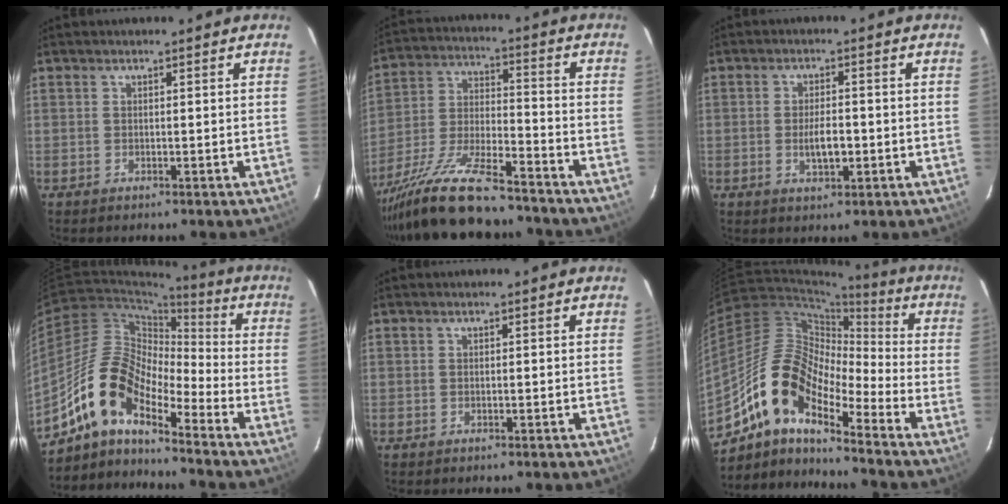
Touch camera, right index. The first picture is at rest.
{"total": 19.1, "force": [-15.5, 3.7, 10.5], "torque": [-0.222, -0.035, -0.267]}
{"total": 4.5, "force": [-1.0, 1.7, 4.1], "torque": [-0.077, -0.005, -0.014]}
{"total": 13.4, "force": [-9.7, 4.5, 8.1], "torque": [-0.134, 0.009, -0.199]}
{"total": 0.0}
{"total": 14.8, "force": [-9.9, 5.1, 9.8], "torque": [-0.161, 0.005, -0.203]}